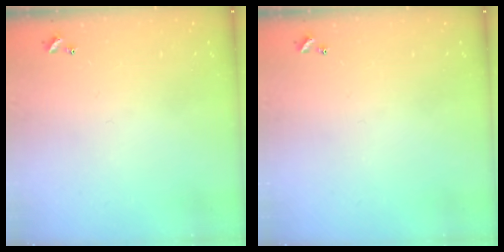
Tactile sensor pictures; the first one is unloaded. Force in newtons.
{"total": 0.0}